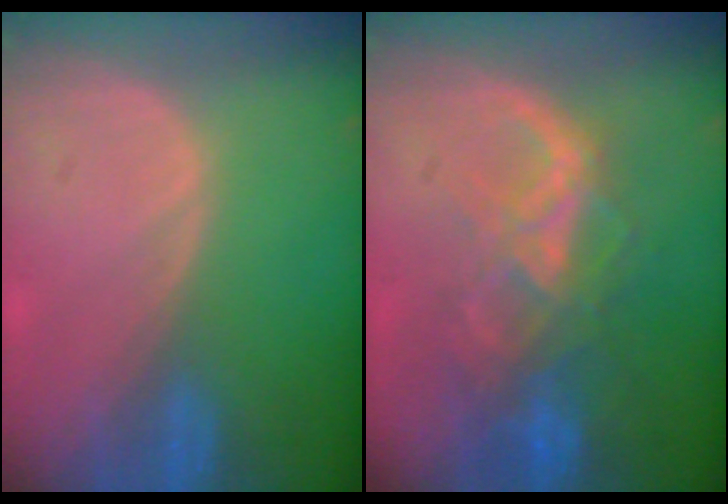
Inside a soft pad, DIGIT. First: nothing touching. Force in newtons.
{"total": 8.8, "press": 7.4, "slide": 4.7}